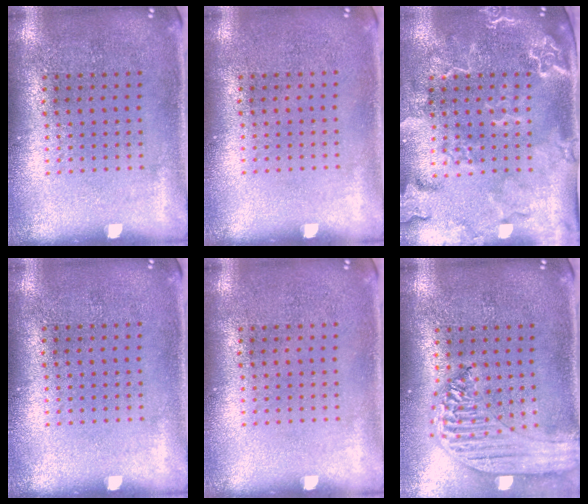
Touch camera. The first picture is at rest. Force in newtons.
{"total": 0.0}
{"total": 2.8, "press": 2.5, "slide": 1.3}
{"total": 0.0}
{"total": 0.0}
{"total": 1.8, "press": 1.7, "slide": 0.6}